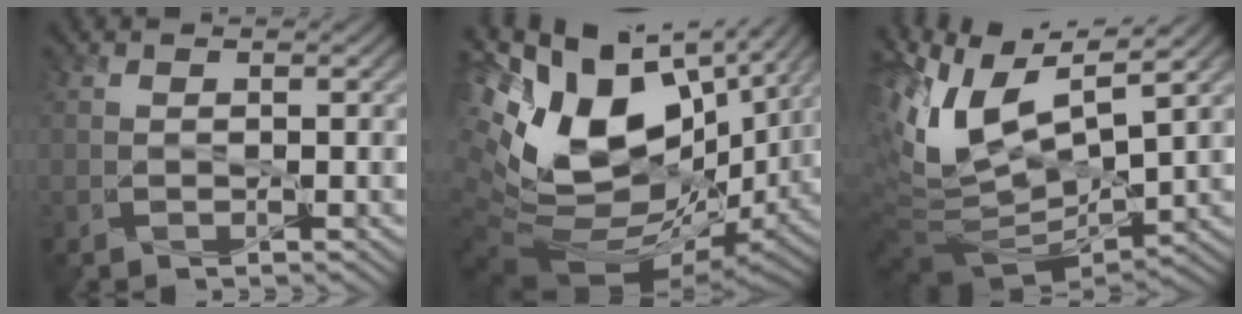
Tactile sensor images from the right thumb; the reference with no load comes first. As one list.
[{"total": 18.1, "force": [4.8, 10.8, 13.7], "torque": [-0.283, -0.024, 0.115]}, {"total": 12.1, "force": [4.0, 5.4, 10.0], "torque": [-0.231, 0.003, 0.082]}]